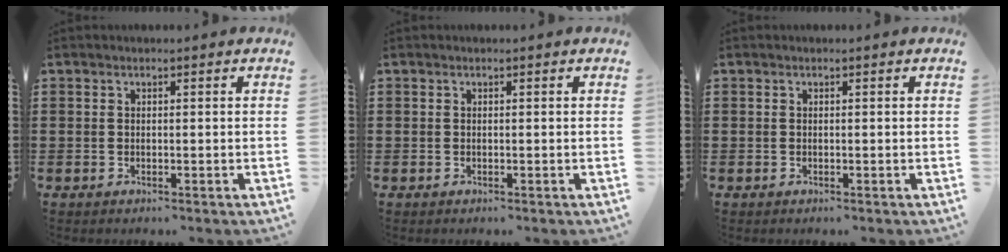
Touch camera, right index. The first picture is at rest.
{"total": 0.0}
{"total": 0.0}